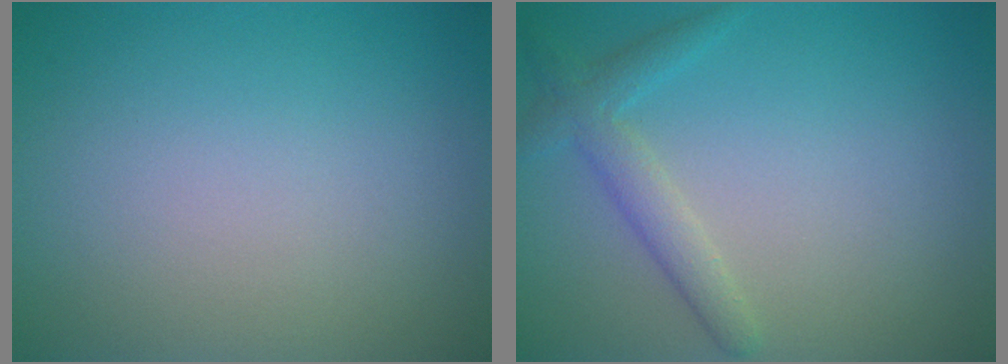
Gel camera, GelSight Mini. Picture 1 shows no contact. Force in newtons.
{"total": 2.5, "press": 2.5, "slide": 0.1}